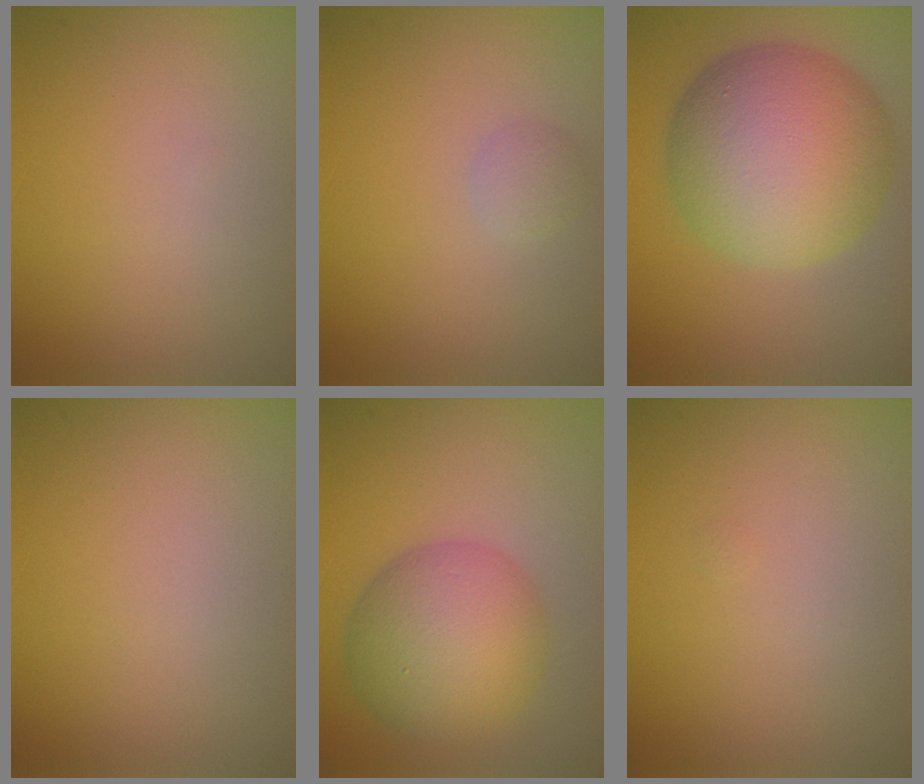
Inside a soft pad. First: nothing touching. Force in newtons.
{"total": 1.1, "press": 1.1, "slide": 0.0}
{"total": 11.5, "press": 11.5, "slide": 0.2}
{"total": 0.0}
{"total": 8.1, "press": 8.1, "slide": 0.2}
{"total": 0.0}